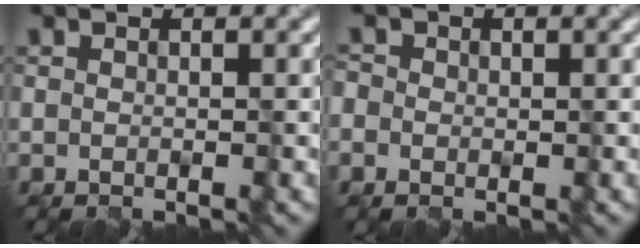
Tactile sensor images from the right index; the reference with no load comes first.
{"total": 0.8, "force": [-0.4, 0.7, -0.3], "torque": [-0.005, 0.001, -0.003]}